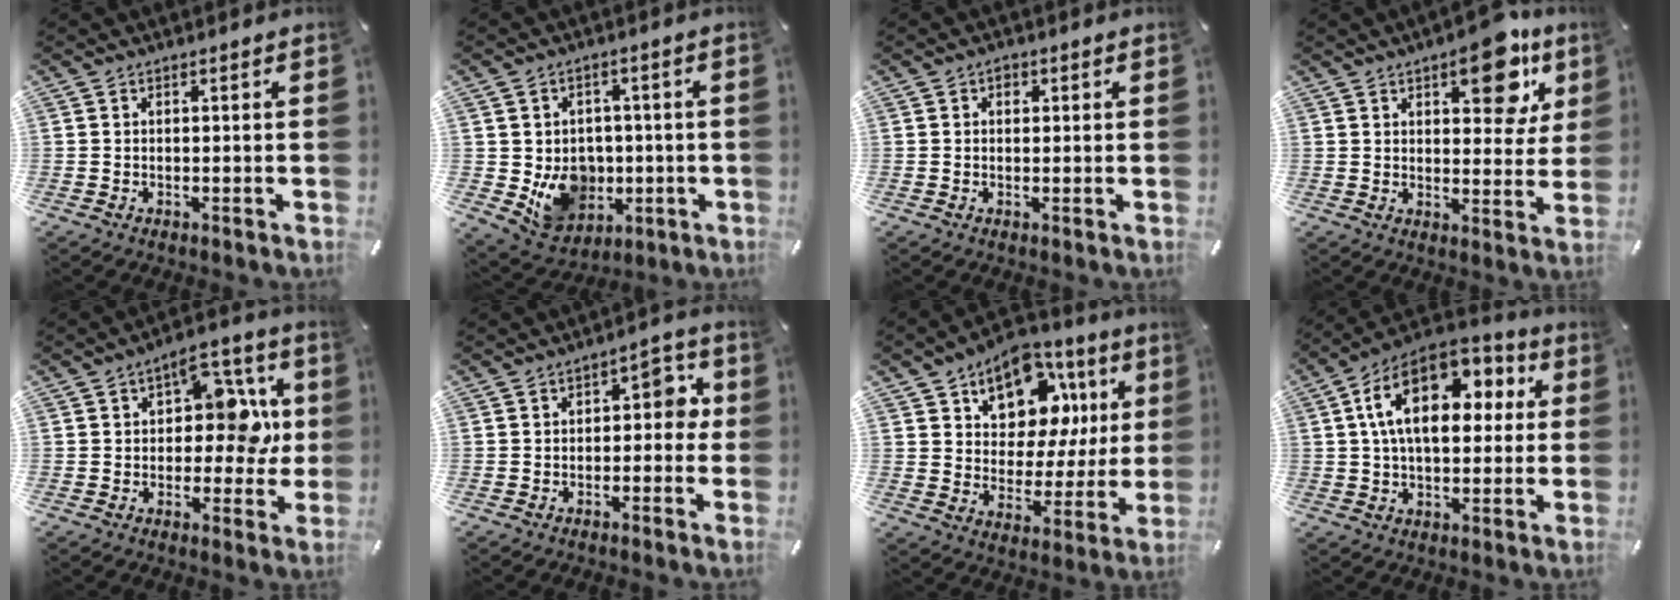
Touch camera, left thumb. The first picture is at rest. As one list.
[{"total": 10.6, "force": [-1.2, 9.8, 4.0], "torque": [-0.069, -0.005, -0.008]}, {"total": 1.3, "force": [0.3, 1.1, 0.6], "torque": [-0.006, 0.004, 0.002]}, {"total": 13.7, "force": [7.1, 6.8, 9.5], "torque": [-0.101, -0.036, 0.112]}, {"total": 12.9, "force": [2.2, 8.2, 9.8], "torque": [-0.114, -0.010, 0.035]}, {"total": 6.0, "force": [0.1, 3.8, 4.7], "torque": [-0.059, 0.009, -0.009]}, {"total": 14.0, "force": [8.6, 9.1, 6.3], "torque": [-0.099, -0.061, 0.151]}, {"total": 17.7, "force": [5.6, 10.8, 12.9], "torque": [-0.243, -0.019, 0.093]}]